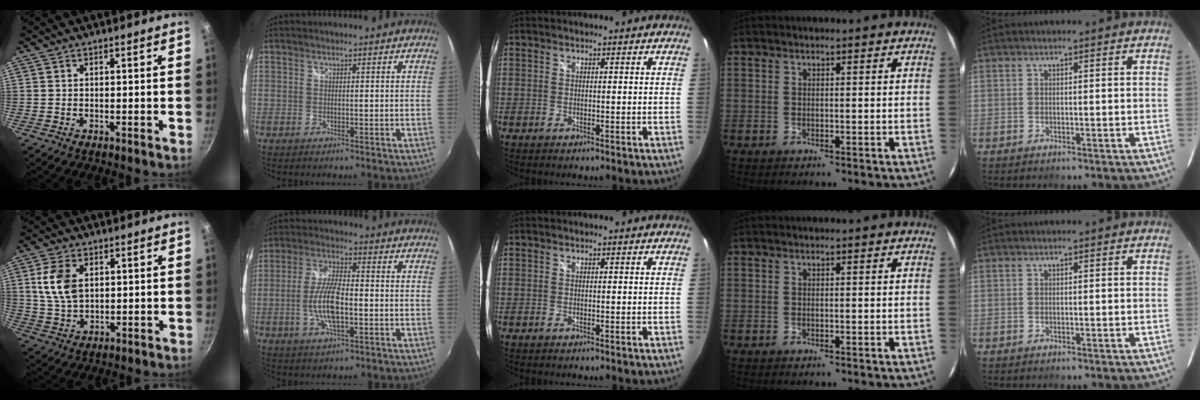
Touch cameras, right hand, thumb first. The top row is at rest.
{"thumb": {"total": 8.7, "force": [2.1, 5.6, 6.3], "torque": [-0.115, -0.009, 0.043]}, "index": {"total": 9.1, "force": [-2.1, 2.8, 8.4], "torque": [-0.173, 0.002, -0.041]}}